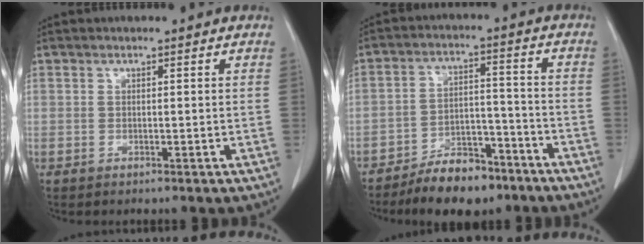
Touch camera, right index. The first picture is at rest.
{"total": 9.9, "force": [-7.7, 4.0, 4.7], "torque": [-0.074, 0.011, -0.131]}